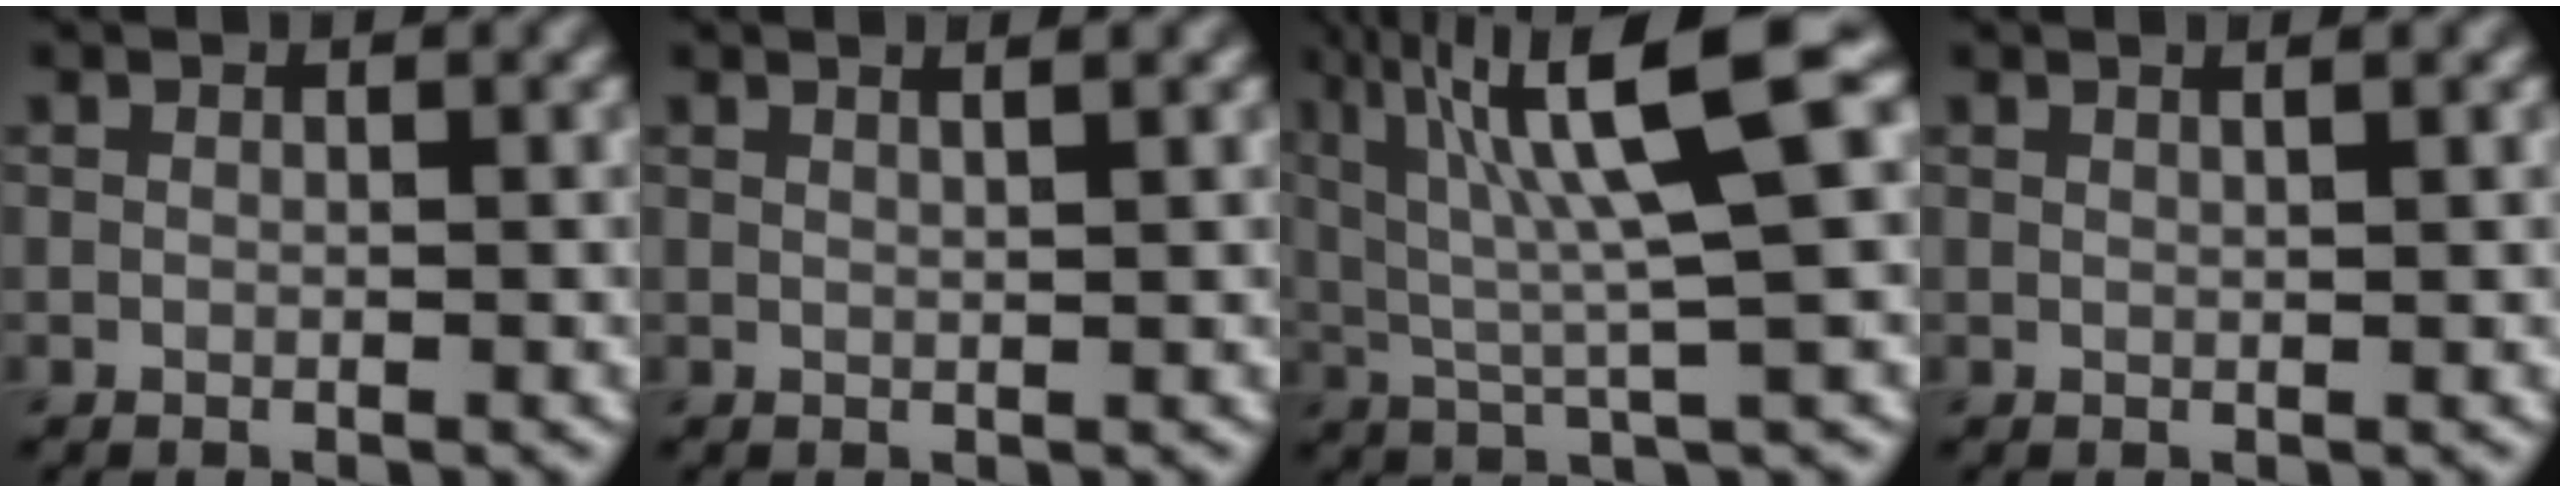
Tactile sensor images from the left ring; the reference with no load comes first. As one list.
[{"total": 2.6, "force": [1.6, 1.1, 1.8], "torque": [0.001, 0.009, -0.007]}, {"total": 10.9, "force": [3.7, 1.9, 10.1], "torque": [-0.155, 0.020, 0.064]}, {"total": 2.2, "force": [1.3, 1.0, 1.5], "torque": [0.000, 0.003, -0.009]}]